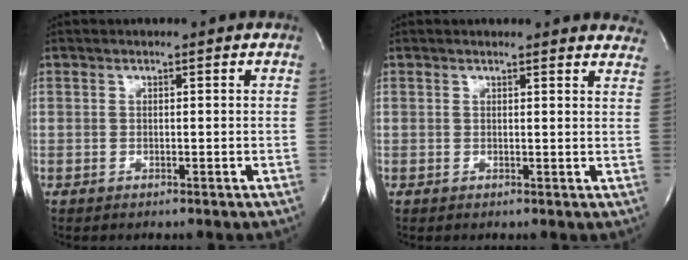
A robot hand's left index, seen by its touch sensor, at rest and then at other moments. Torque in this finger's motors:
{"motor_torque": [0.11, -0.26, 0.07, -0.01]}